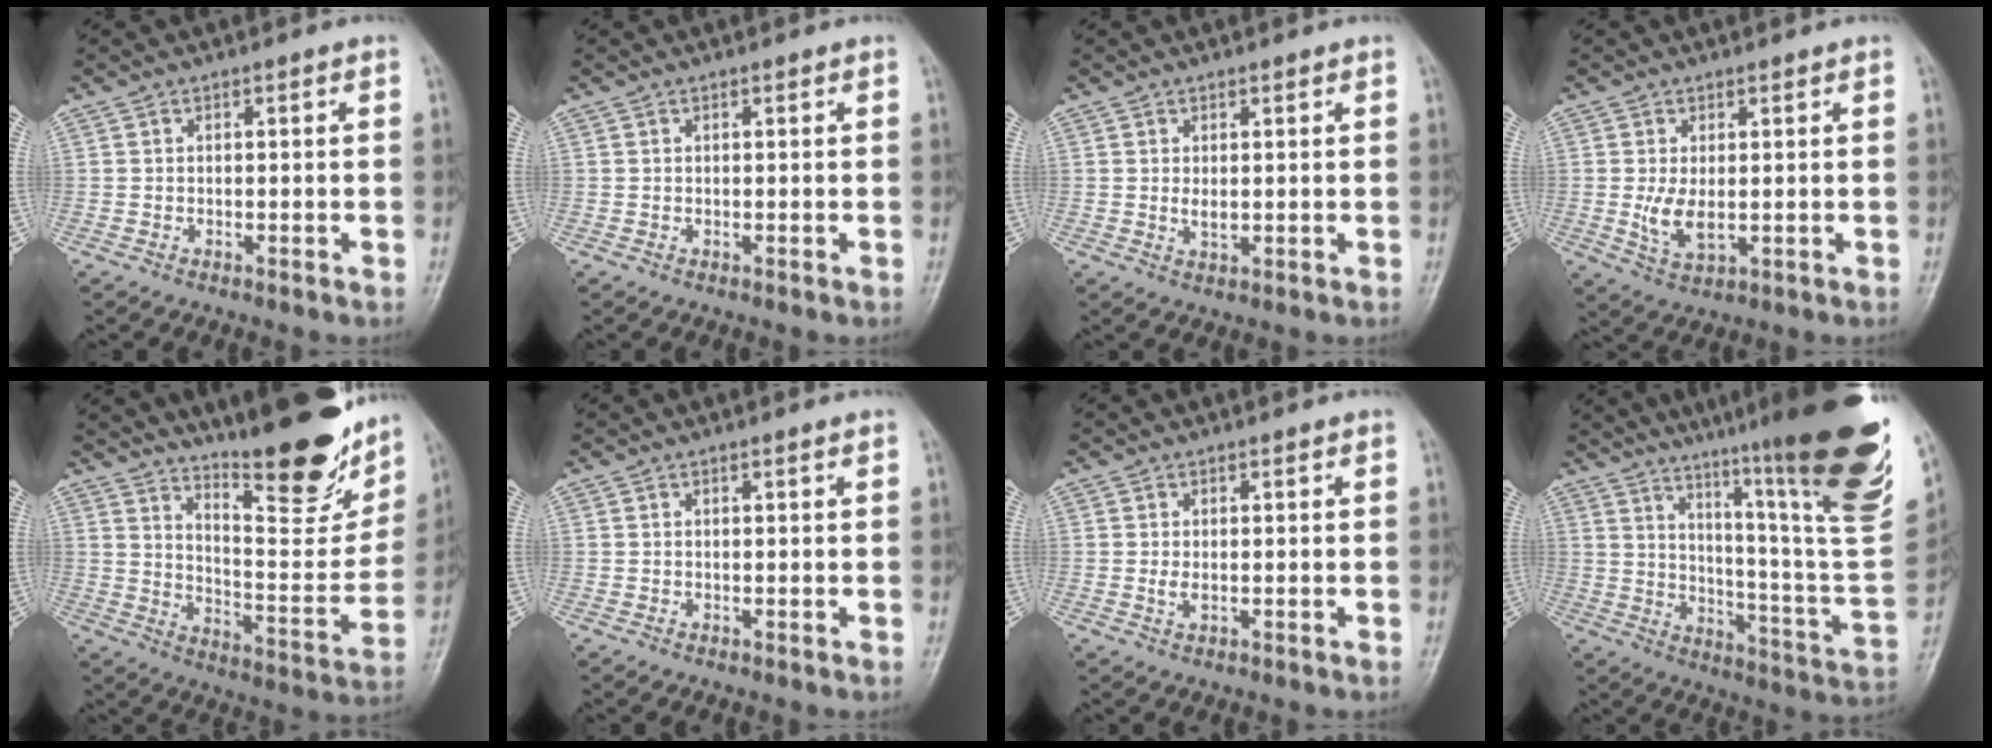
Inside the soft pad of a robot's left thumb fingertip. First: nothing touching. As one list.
[{"total": 0.0}, {"total": 1.5, "force": [0.7, 0.7, 1.1], "torque": [-0.018, -0.006, 0.014]}, {"total": 5.0, "force": [0.3, 2.6, 4.2], "torque": [-0.078, -0.014, 0.015]}, {"total": 23.1, "force": [17.2, 6.2, 14.1], "torque": [-0.166, -0.110, 0.255]}, {"total": 0.6, "force": [0.5, -0.1, 0.3], "torque": [-0.010, -0.003, 0.009]}, {"total": 1.6, "force": [0.5, 0.8, 1.4], "torque": [-0.025, -0.005, 0.011]}, {"total": 32.3, "force": [20.8, 3.2, 24.5], "torque": [-0.291, -0.108, 0.296]}]